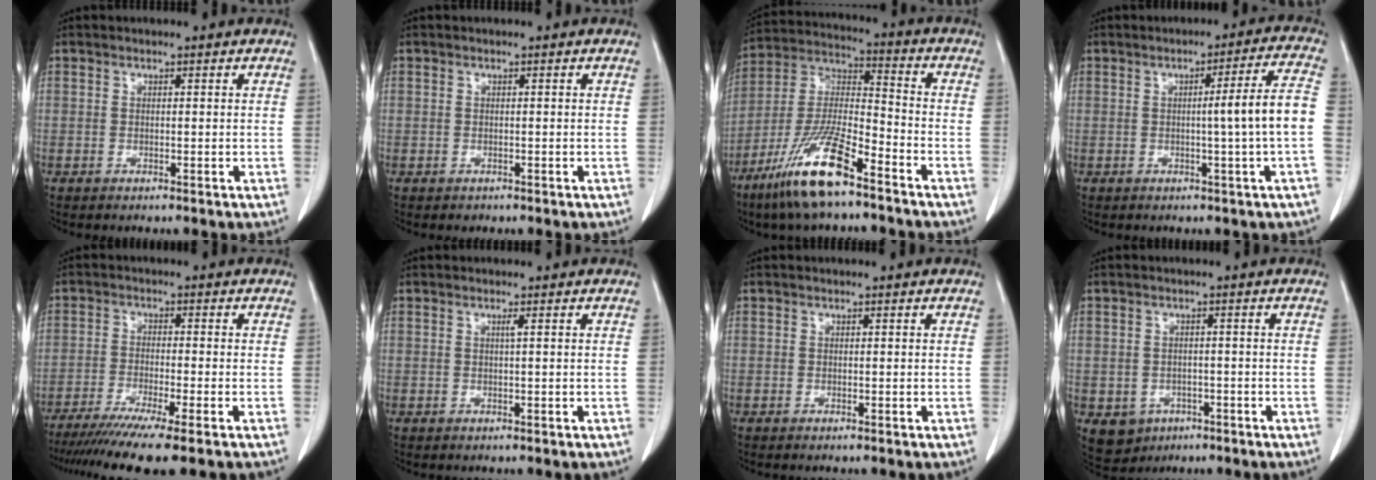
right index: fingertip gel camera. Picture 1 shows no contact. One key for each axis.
{"total": 0.6, "fx": -0.3, "fy": 0.5, "fz": 0.0, "tx": -0.005, "ty": 0.004, "tz": -0.003}
{"total": 14.7, "fx": -9.4, "fy": 2.2, "fz": 11.0, "tx": -0.231, "ty": -0.023, "tz": -0.181}
{"total": 7.9, "fx": -0.8, "fy": -1.6, "fz": 7.7, "tx": -0.104, "ty": 0.007, "tz": -0.012}
{"total": 11.4, "fx": -9.0, "fy": -0.8, "fz": 7.0, "tx": -0.099, "ty": -0.029, "tz": -0.140}
{"total": 0.5, "fx": 0.1, "fy": -0.2, "fz": 0.5, "tx": -0.011, "ty": -0.002, "tz": 0.005}
{"total": 0.0}
{"total": 5.2, "fx": -2.3, "fy": 4.4, "fz": 1.3, "tx": -0.016, "ty": 0.004, "tz": -0.026}